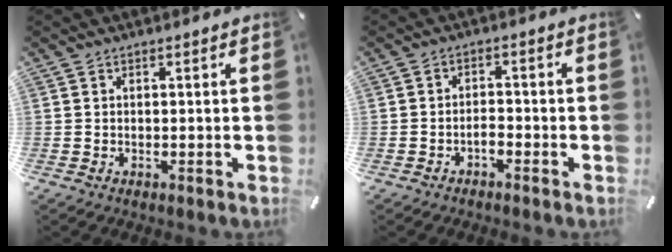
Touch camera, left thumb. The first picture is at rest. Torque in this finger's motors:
{"motor_torque": [-0.18, 0.58, -0.08, 0.04, -0.01]}